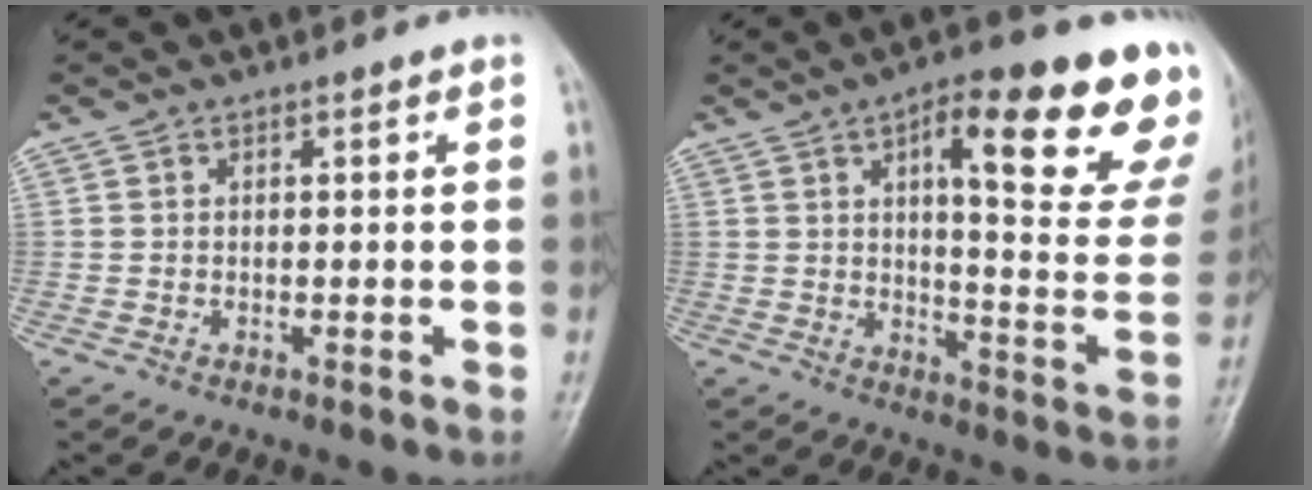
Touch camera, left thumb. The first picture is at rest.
{"total": 22.3, "force": [11.8, 6.3, 17.8], "torque": [-0.197, -0.043, 0.155]}